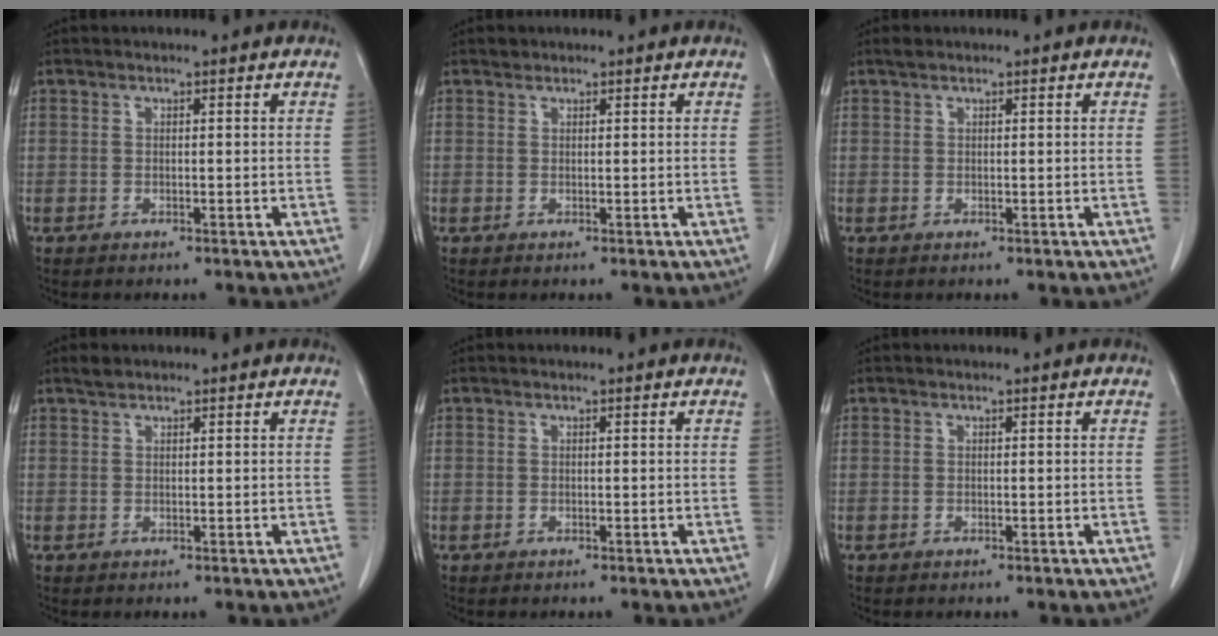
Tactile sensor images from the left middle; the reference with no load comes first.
{"total": 0.6, "force": [0.5, 0.3, 0.0], "torque": [-0.004, 0.001, 0.008]}
{"total": 0.7, "force": [0.6, 0.3, 0.2], "torque": [-0.011, 0.009, 0.013]}
{"total": 1.1, "force": [1.0, 0.3, 0.3], "torque": [-0.011, 0.005, 0.020]}
{"total": 0.0}
{"total": 0.0}